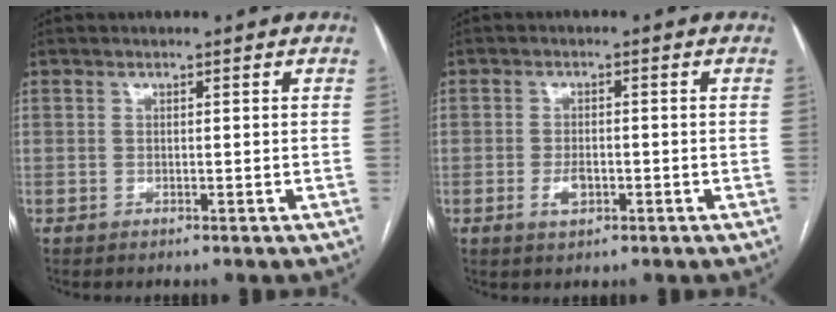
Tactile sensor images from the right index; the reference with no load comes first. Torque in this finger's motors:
{"motor_torque": [0.18, -0.02, 0.05, 0.03]}